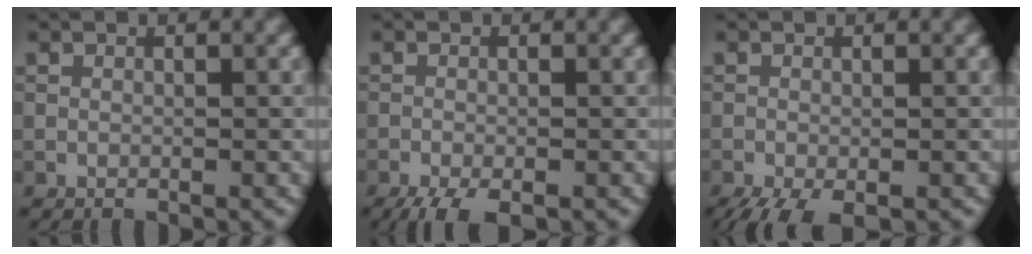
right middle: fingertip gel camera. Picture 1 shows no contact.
{"total": 3.4, "force": [-2.5, 0.9, 2.1], "torque": [-0.037, -0.006, -0.045]}
{"total": 3.6, "force": [-2.5, 1.0, 2.4], "torque": [-0.042, -0.010, -0.044]}